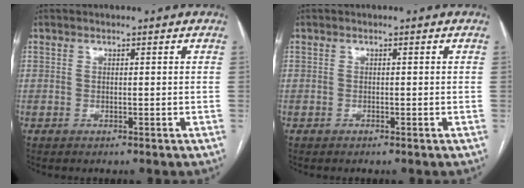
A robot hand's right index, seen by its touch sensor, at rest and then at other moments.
{"total": 0.0}